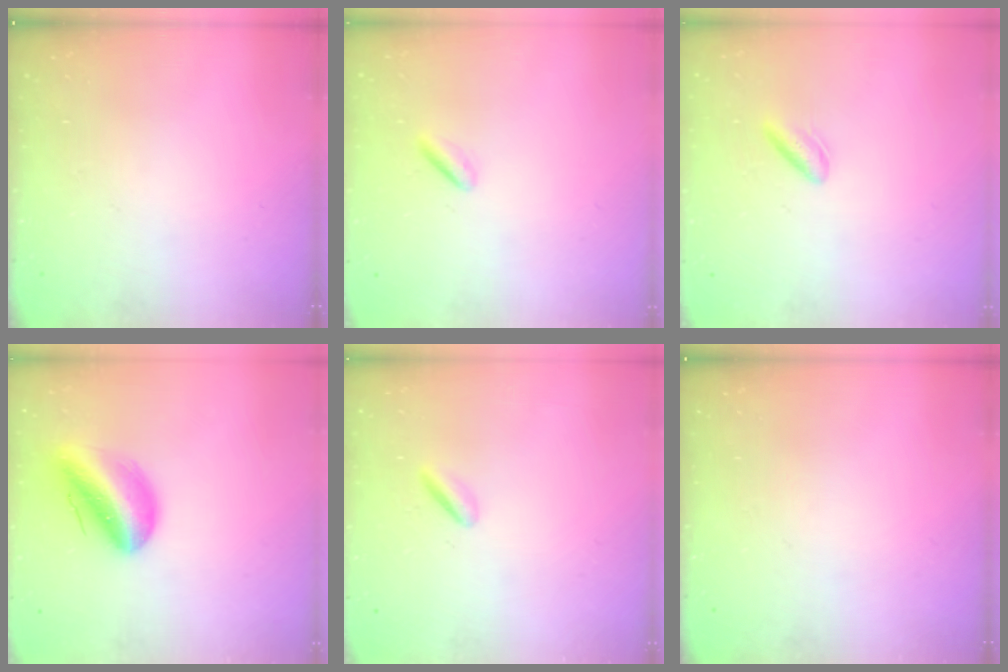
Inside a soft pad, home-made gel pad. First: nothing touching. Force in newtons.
{"total": 0.6, "press": 0.0, "slide": 0.6}
{"total": 2.9, "press": 2.5, "slide": 1.3}
{"total": 12.5, "press": 12.0, "slide": 3.4}
{"total": 1.3, "press": 1.1, "slide": 0.8}
{"total": 0.0}